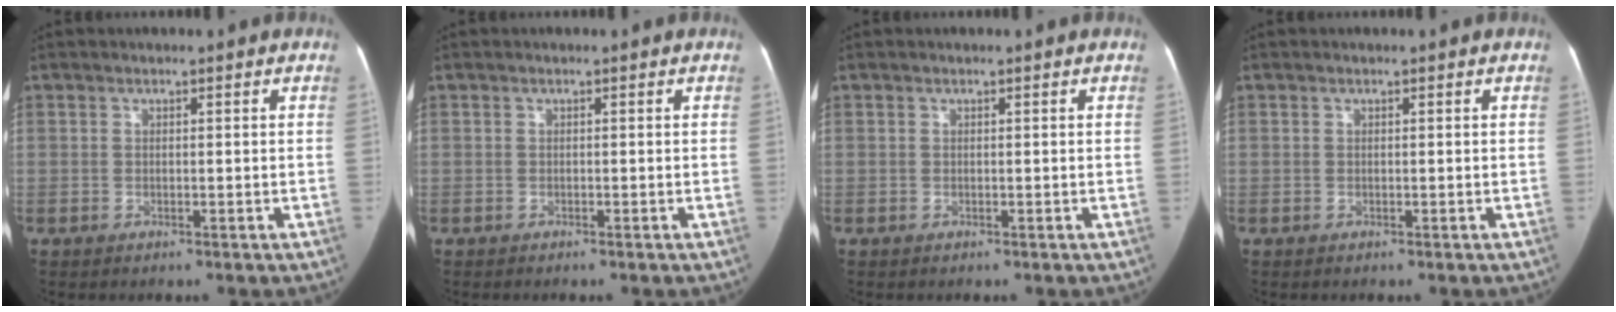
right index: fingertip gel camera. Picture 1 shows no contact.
{"total": 0.0}
{"total": 0.0}
{"total": 0.0}